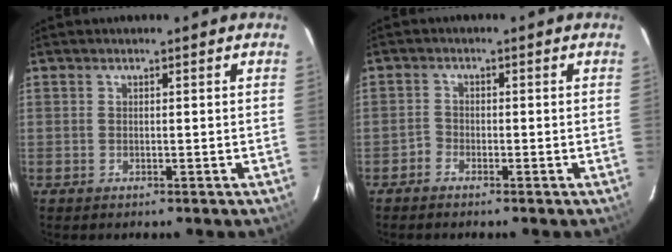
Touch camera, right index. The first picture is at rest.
{"total": 1.5, "force": [-1.2, 0.9, -0.1], "torque": [0.001, 0.006, -0.026]}